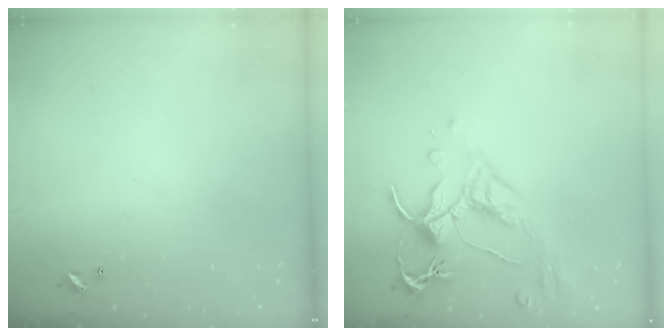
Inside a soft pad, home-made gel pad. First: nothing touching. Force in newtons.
{"total": 2.5, "press": 2.2, "slide": 1.3}